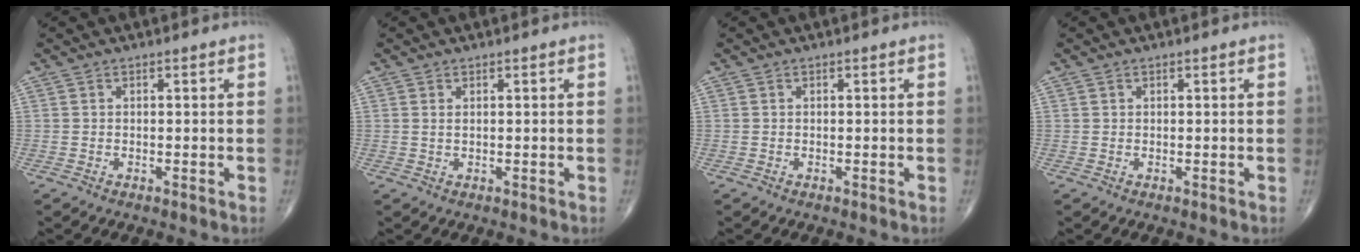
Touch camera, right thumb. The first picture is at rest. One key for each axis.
{"total": 0.9, "fx": 0.4, "fy": 0.3, "fz": 0.7, "tx": -0.015, "ty": 0.002, "tz": 0.011}
{"total": 0.0}
{"total": 0.0}